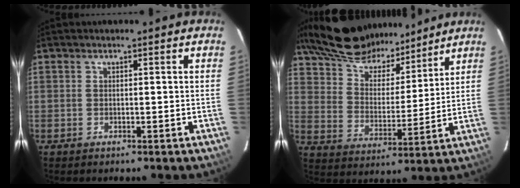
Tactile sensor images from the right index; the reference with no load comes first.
{"total": 21.9, "force": [17.6, 8.1, 10.3], "torque": [-0.215, 0.053, 0.292]}